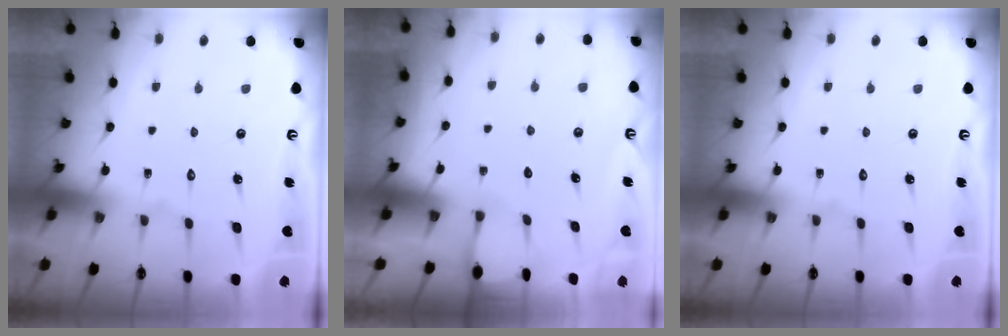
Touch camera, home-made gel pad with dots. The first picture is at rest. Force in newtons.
{"total": 2.0, "press": 2.0, "slide": 0.2}
{"total": 0.0}